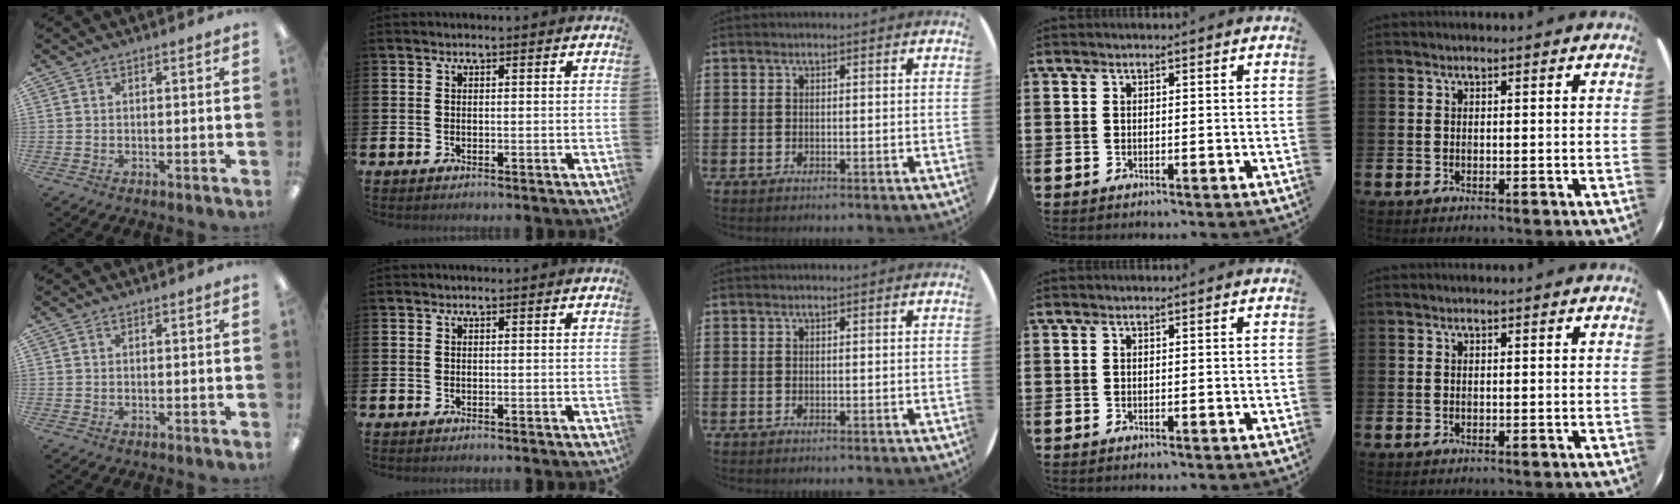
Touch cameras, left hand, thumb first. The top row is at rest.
{}